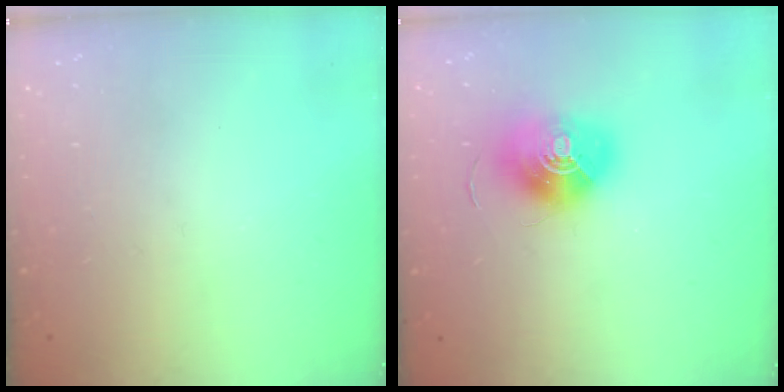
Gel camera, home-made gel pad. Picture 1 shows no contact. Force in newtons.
{"total": 14.4, "press": 14.4, "slide": 0.5}